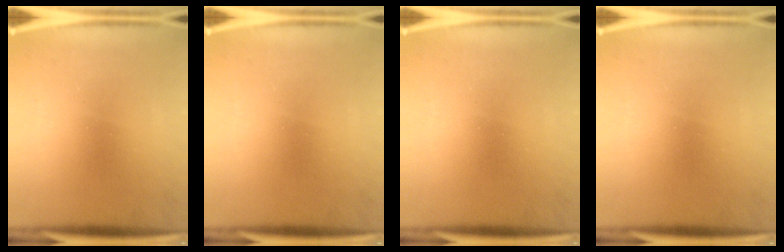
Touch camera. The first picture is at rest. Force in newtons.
{"total": 0.0}
{"total": 0.0}
{"total": 0.0}